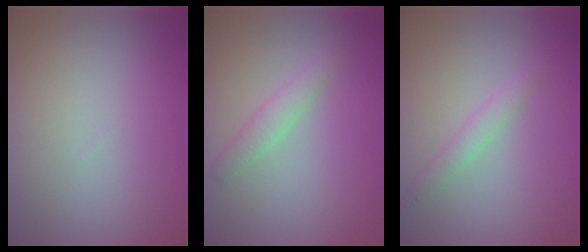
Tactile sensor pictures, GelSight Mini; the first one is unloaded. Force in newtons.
{"total": 1.7, "press": 1.7, "slide": 0.1}
{"total": 1.5, "press": 1.5, "slide": 0.1}